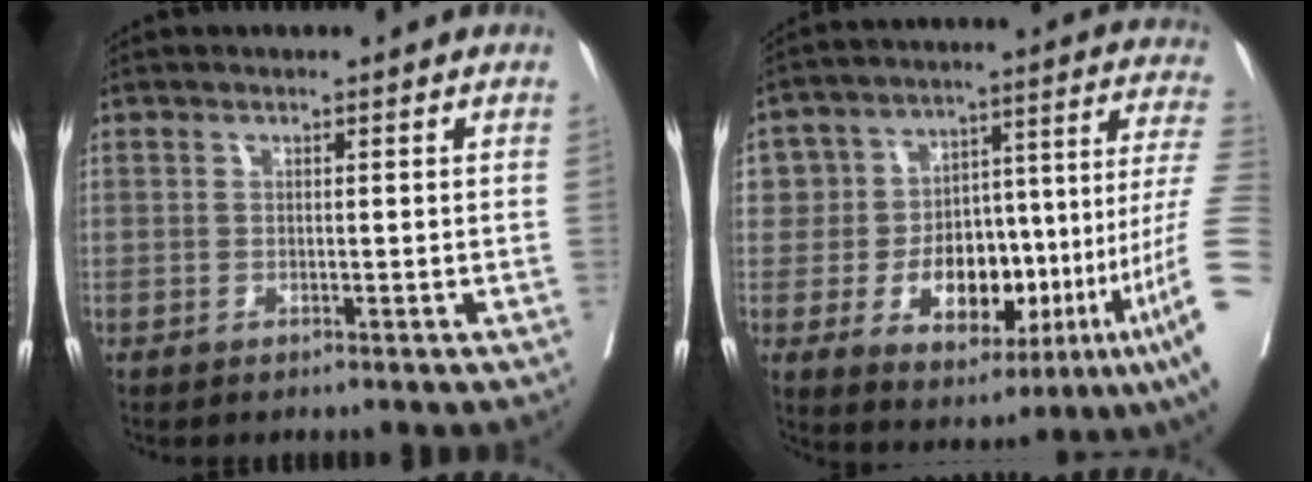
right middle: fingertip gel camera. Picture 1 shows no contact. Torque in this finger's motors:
{"motor_torque": [1.20, -0.93, 0.51, 0.18]}